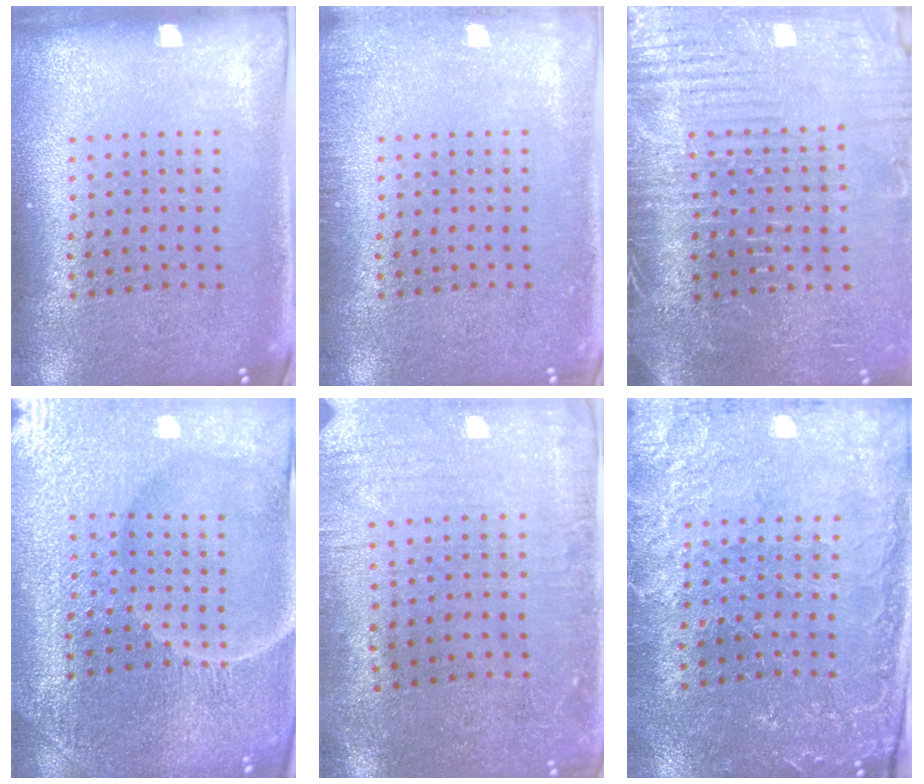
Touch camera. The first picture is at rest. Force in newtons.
{"total": 1.2, "press": 1.1, "slide": 0.2}
{"total": 4.1, "press": 3.8, "slide": 1.4}
{"total": 5.6, "press": 5.2, "slide": 2.1}
{"total": 0.5, "press": 0.3, "slide": 0.5}
{"total": 1.0, "press": 0.9, "slide": 0.3}